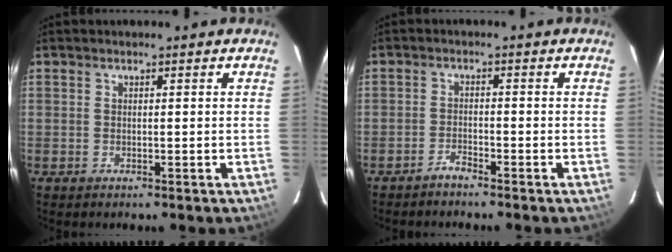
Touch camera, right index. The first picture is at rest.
{"total": 1.8, "force": [-1.8, 0.0, 0.4], "torque": [-0.019, 0.001, -0.034]}